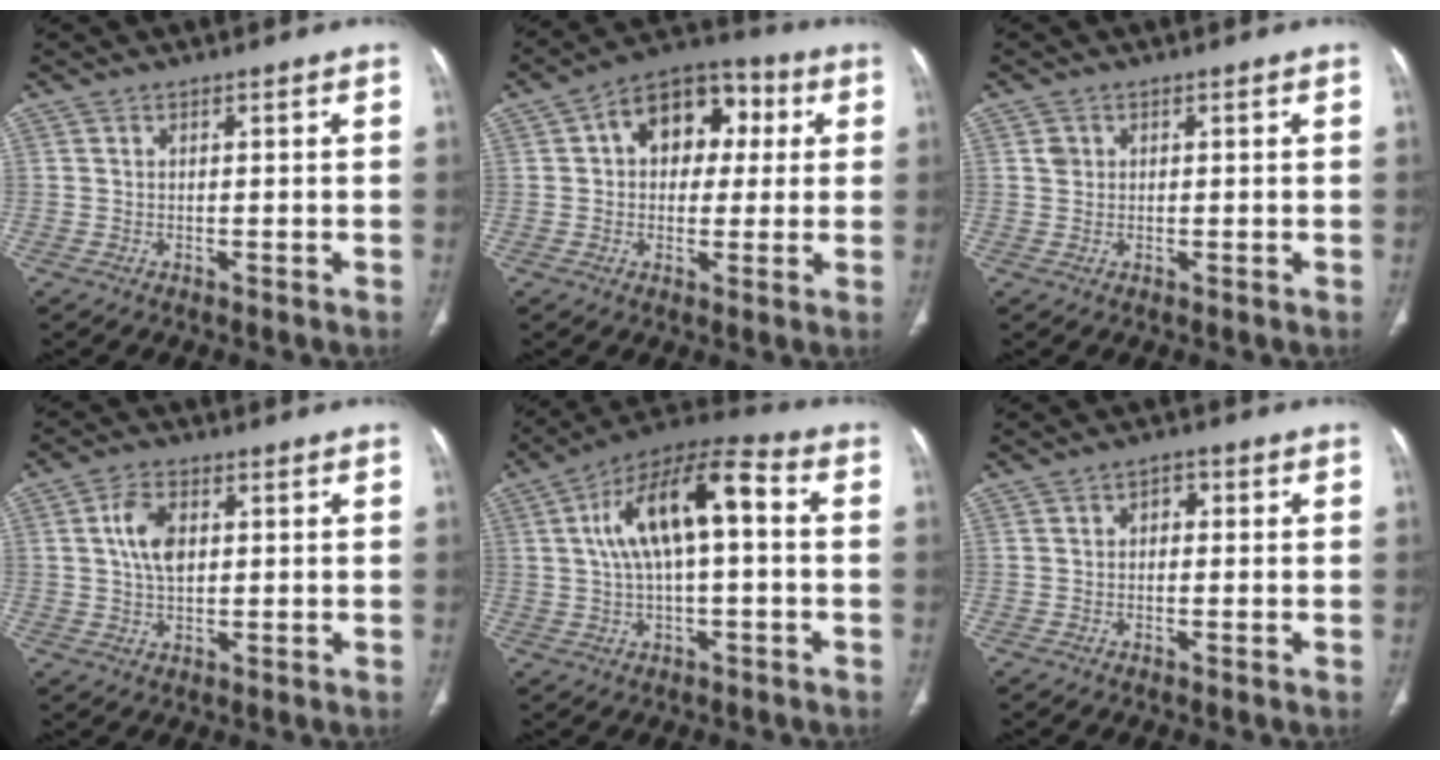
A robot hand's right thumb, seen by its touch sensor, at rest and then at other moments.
{"total": 13.2, "force": [3.0, 9.3, 8.8], "torque": [-0.085, 0.024, 0.035]}
{"total": 1.5, "force": [0.5, 1.3, 0.5], "torque": [-0.004, 0.002, 0.009]}
{"total": 6.5, "force": [1.3, 3.9, 5.0], "torque": [-0.091, 0.001, 0.023]}
{"total": 15.2, "force": [2.1, 6.2, 13.7], "torque": [-0.246, 0.042, 0.031]}
{"total": 2.3, "force": [0.3, 1.6, 1.5], "torque": [-0.011, 0.010, -0.001]}